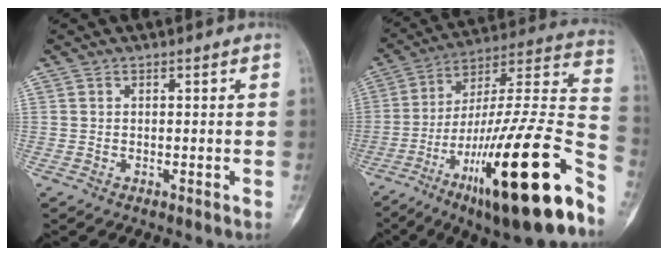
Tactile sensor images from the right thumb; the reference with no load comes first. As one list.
[{"total": 31.3, "force": [-15.6, 5.4, 26.5], "torque": [-0.379, 0.063, -0.250]}]